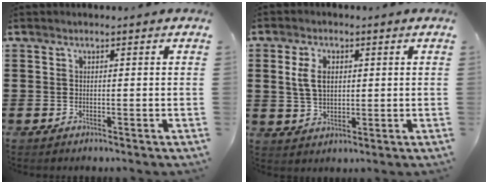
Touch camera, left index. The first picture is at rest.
{"total": 4.8, "force": [1.1, 2.9, 3.7], "torque": [-0.087, 0.008, 0.015]}